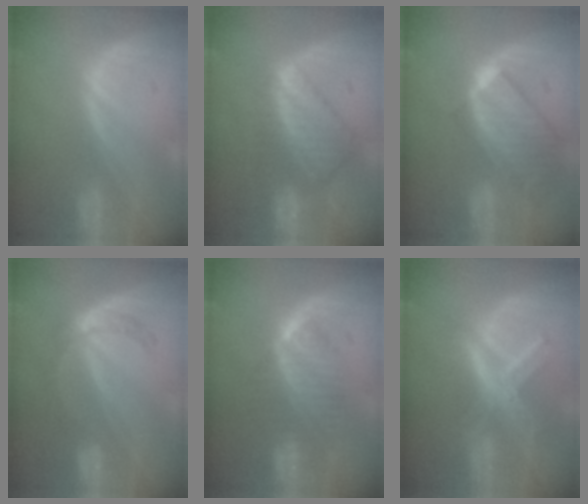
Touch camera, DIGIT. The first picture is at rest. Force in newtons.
{"total": 8.1, "press": 7.2, "slide": 3.7}
{"total": 9.8, "press": 8.6, "slide": 4.8}
{"total": 5.4, "press": 4.7, "slide": 2.5}
{"total": 6.5, "press": 6.5, "slide": 0.6}
{"total": 7.9, "press": 6.8, "slide": 4.0}